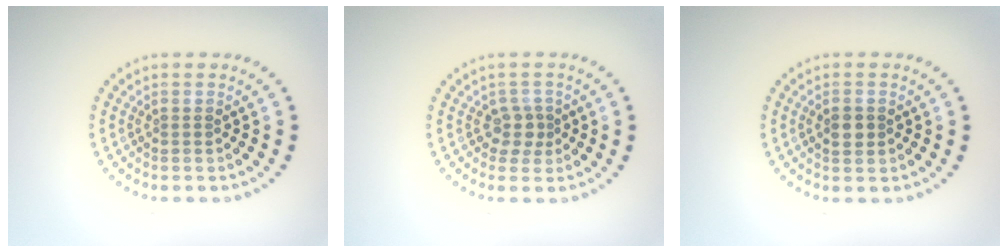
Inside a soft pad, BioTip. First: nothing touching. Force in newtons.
{"total": 1.8, "press": 1.4, "slide": 1.1}
{"total": 1.7, "press": 1.7, "slide": 0.1}